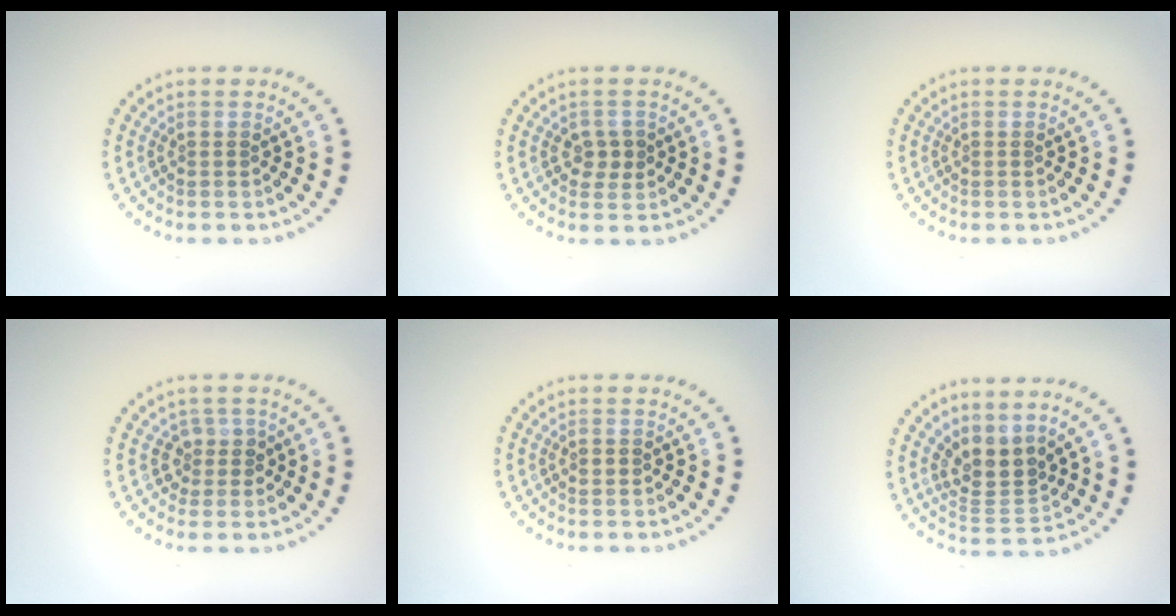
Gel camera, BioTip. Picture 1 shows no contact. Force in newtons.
{"total": 1.9, "press": 1.8, "slide": 0.4}
{"total": 0.0}
{"total": 1.8, "press": 1.4, "slide": 1.1}
{"total": 1.1, "press": 1.1, "slide": 0.0}
{"total": 3.3, "press": 2.5, "slide": 2.2}